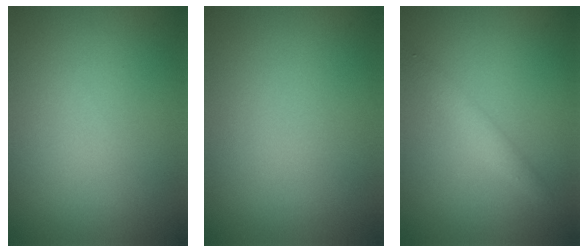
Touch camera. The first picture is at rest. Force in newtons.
{"total": 0.0}
{"total": 2.2, "press": 2.2, "slide": 0.0}